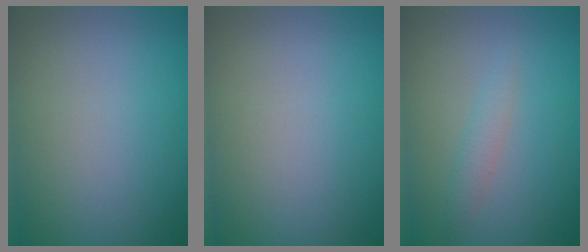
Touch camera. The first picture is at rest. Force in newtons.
{"total": 0.0}
{"total": 1.3, "press": 1.3, "slide": 0.0}